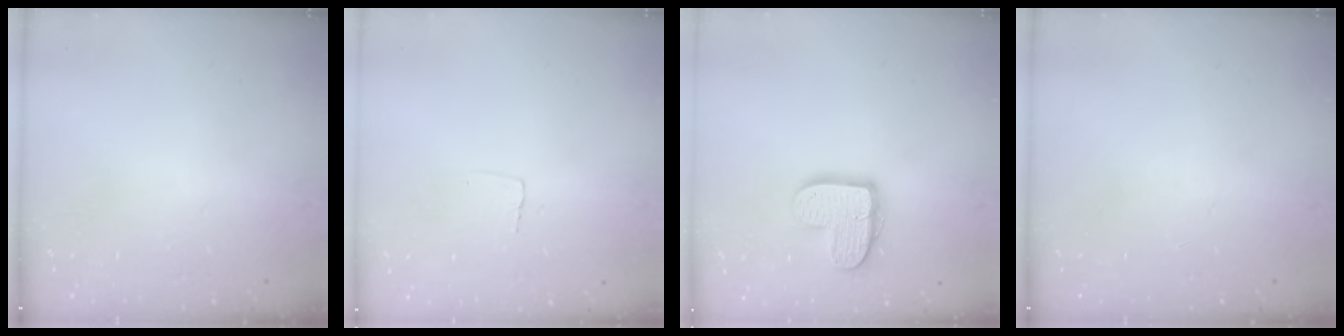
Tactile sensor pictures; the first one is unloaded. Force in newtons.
{"total": 2.6, "press": 2.6, "slide": 0.1}
{"total": 12.6, "press": 12.6, "slide": 0.9}
{"total": 0.0}